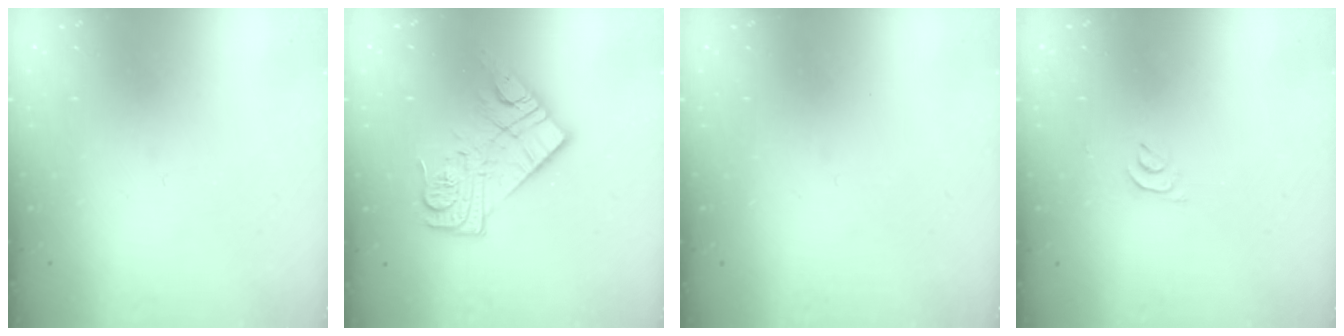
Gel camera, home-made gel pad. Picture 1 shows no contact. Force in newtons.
{"total": 14.6, "press": 14.5, "slide": 0.8}
{"total": 0.0}
{"total": 3.3, "press": 3.2, "slide": 0.5}